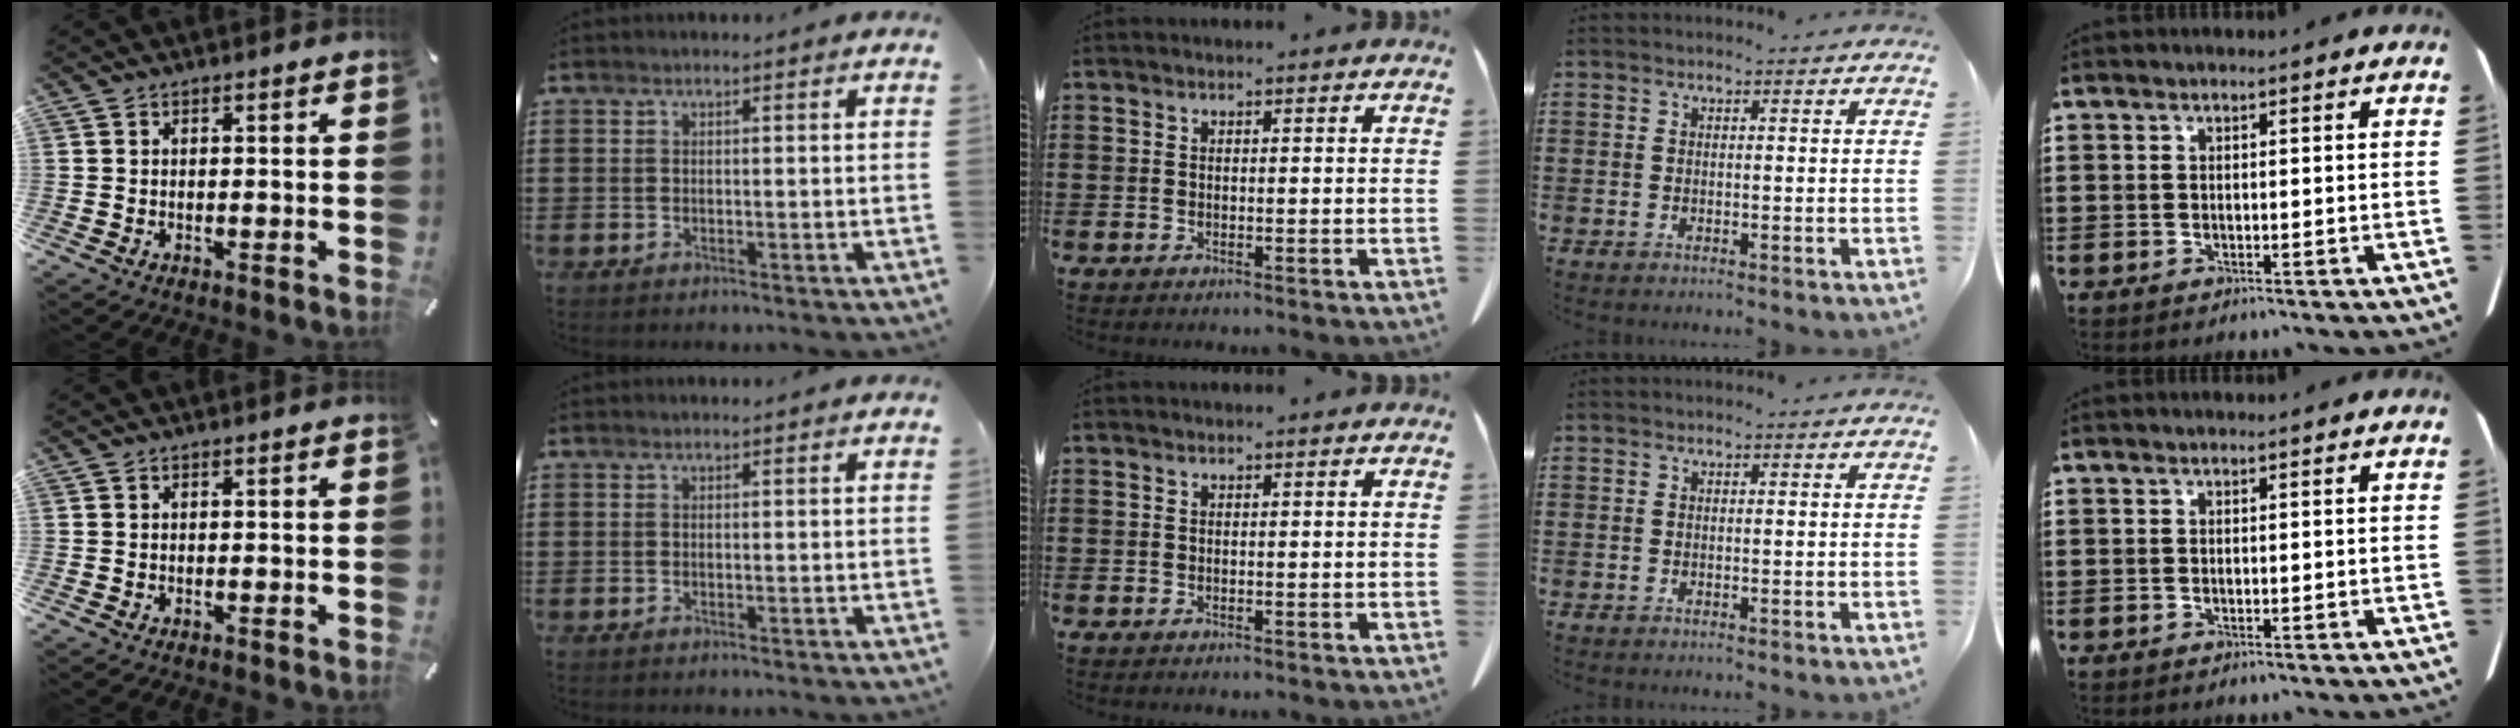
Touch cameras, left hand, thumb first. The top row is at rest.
{}